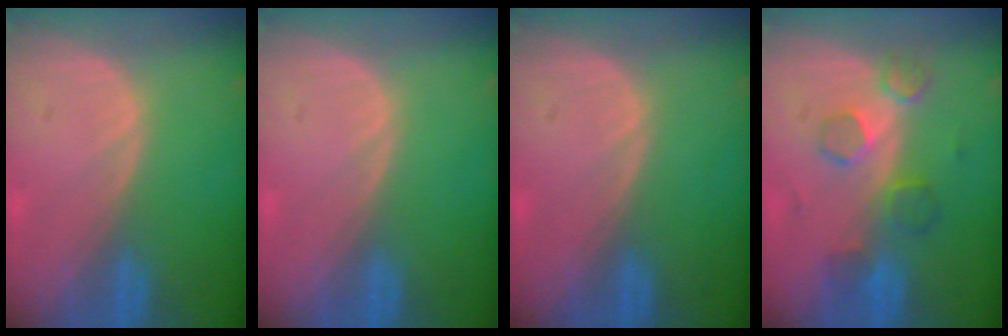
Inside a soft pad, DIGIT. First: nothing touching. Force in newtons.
{"total": 0.0}
{"total": 0.0}
{"total": 5.7, "press": 5.5, "slide": 1.3}